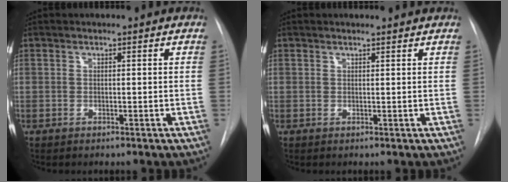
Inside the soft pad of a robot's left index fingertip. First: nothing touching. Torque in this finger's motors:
{"motor_torque": [0.46, -0.52, 0.04, 0.00]}